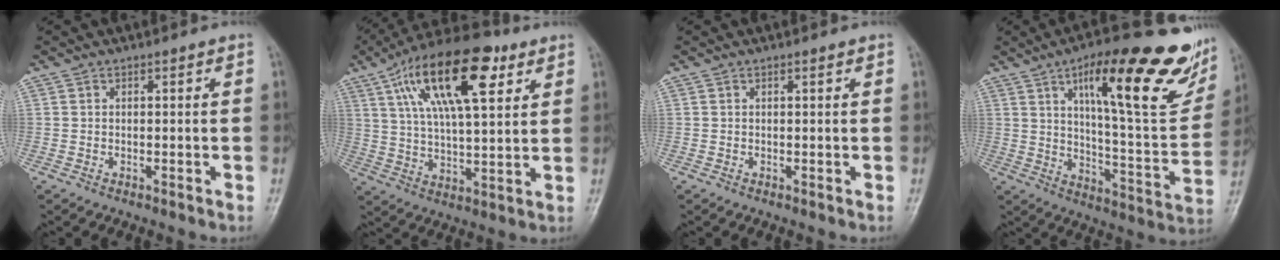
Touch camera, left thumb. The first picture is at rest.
{"total": 20.7, "force": [9.1, 8.3, 16.7], "torque": [-0.273, -0.007, 0.153]}
{"total": 0.5, "force": [0.4, 0.2, 0.4], "torque": [-0.006, -0.002, 0.004]}
{"total": 27.7, "force": [14.1, 7.6, 22.6], "torque": [-0.285, -0.041, 0.213]}